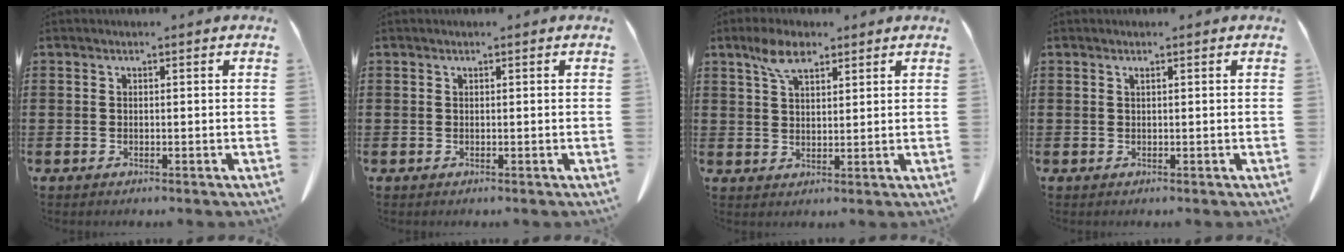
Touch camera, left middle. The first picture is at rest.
{"total": 0.0}
{"total": 5.6, "force": [3.6, 2.3, 3.6], "torque": [-0.080, 0.006, 0.066]}
{"total": 0.5, "force": [0.3, -0.1, 0.4], "torque": [-0.010, -0.004, 0.008]}